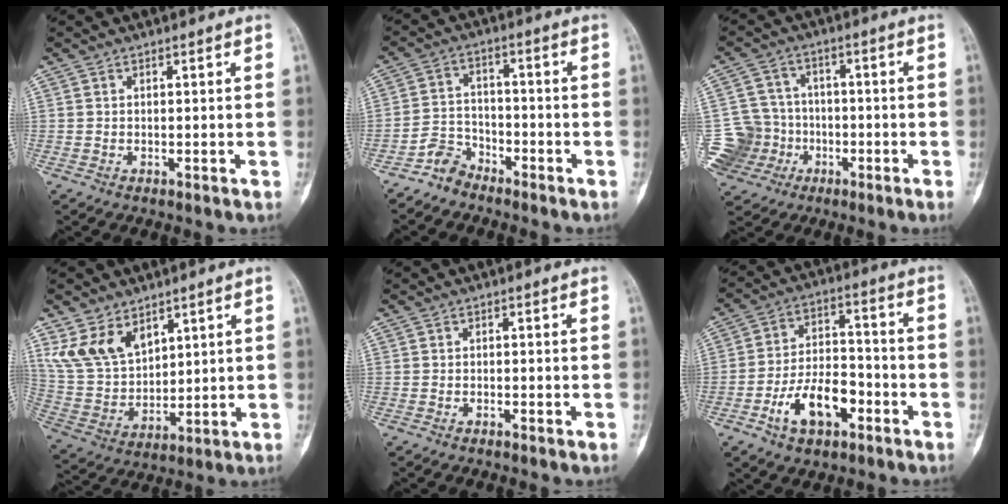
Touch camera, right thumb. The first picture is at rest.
{"total": 4.9, "force": [-4.2, 2.6, 0.7], "torque": [-0.002, 0.032, -0.086]}
{"total": 10.4, "force": [-3.5, 9.5, 2.4], "torque": [-0.036, 0.035, -0.057]}
{"total": 11.2, "force": [6.6, 6.9, 5.9], "torque": [-0.096, -0.027, 0.148]}
{"total": 0.6, "force": [-0.6, 0.0, 0.3], "torque": [-0.013, 0.006, -0.008]}
{"total": 12.3, "force": [-5.5, 6.8, 8.6], "torque": [-0.137, 0.039, -0.093]}